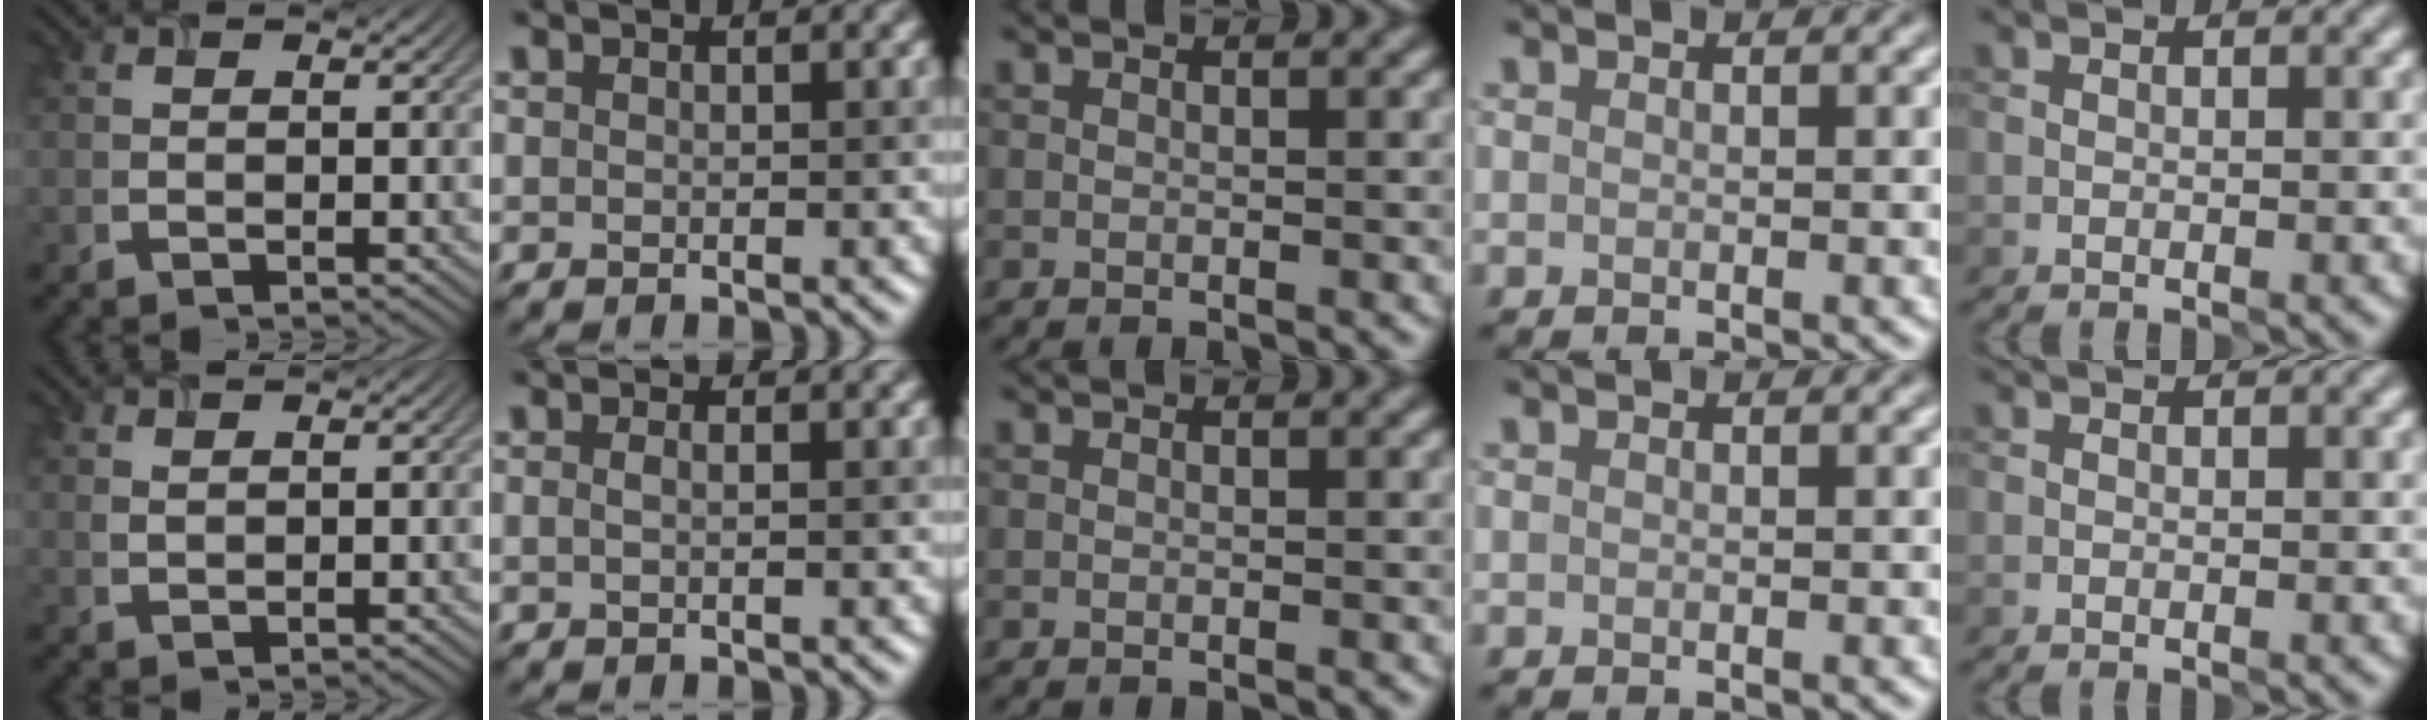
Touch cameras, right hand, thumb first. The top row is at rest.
{"thumb": {"total": 1.0, "force": [0.7, 0.5, 0.5], "torque": [-0.019, -0.002, 0.018]}, "index": {"total": 0.8, "force": [0.0, 0.2, 0.7], "torque": [-0.016, -0.001, -0.003]}}